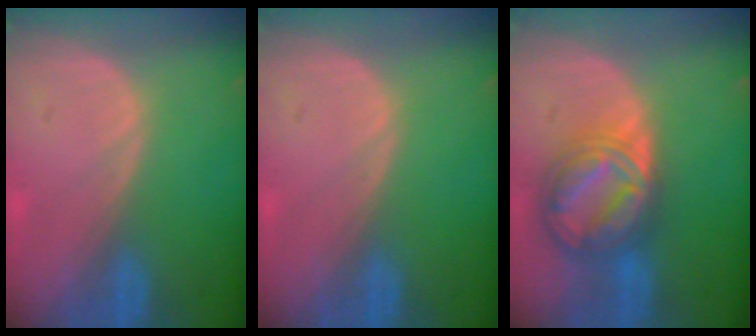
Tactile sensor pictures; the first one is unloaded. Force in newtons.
{"total": 0.0}
{"total": 8.9, "press": 8.9, "slide": 0.8}